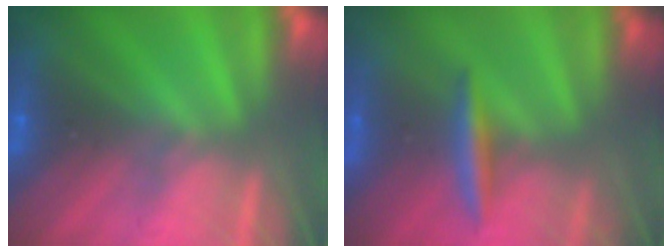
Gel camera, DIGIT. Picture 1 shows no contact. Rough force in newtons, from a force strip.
{"total": 3.3}